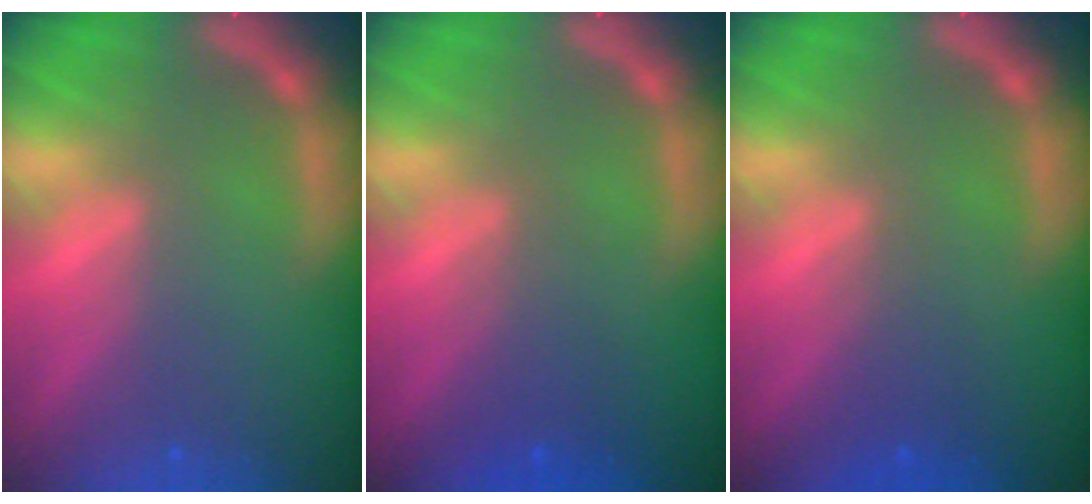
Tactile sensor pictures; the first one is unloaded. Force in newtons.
{"total": 2.5}
{"total": 1.9}